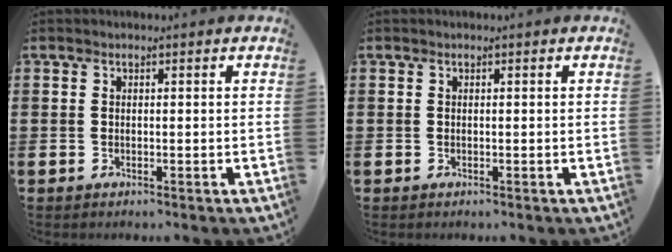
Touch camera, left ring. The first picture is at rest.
{"total": 0.0}